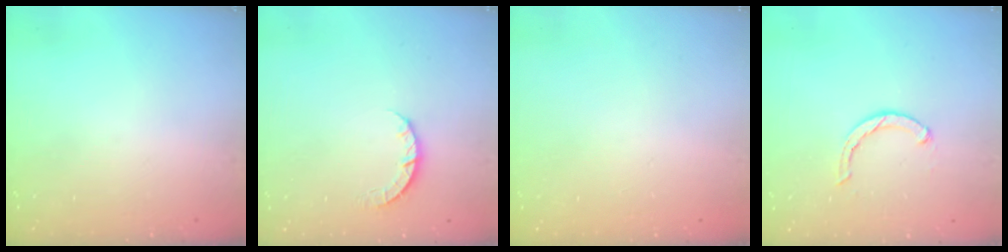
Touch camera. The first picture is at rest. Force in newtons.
{"total": 3.4, "press": 3.4, "slide": 0.4}
{"total": 2.5, "press": 2.5, "slide": 0.2}
{"total": 2.5, "press": 2.5, "slide": 0.4}